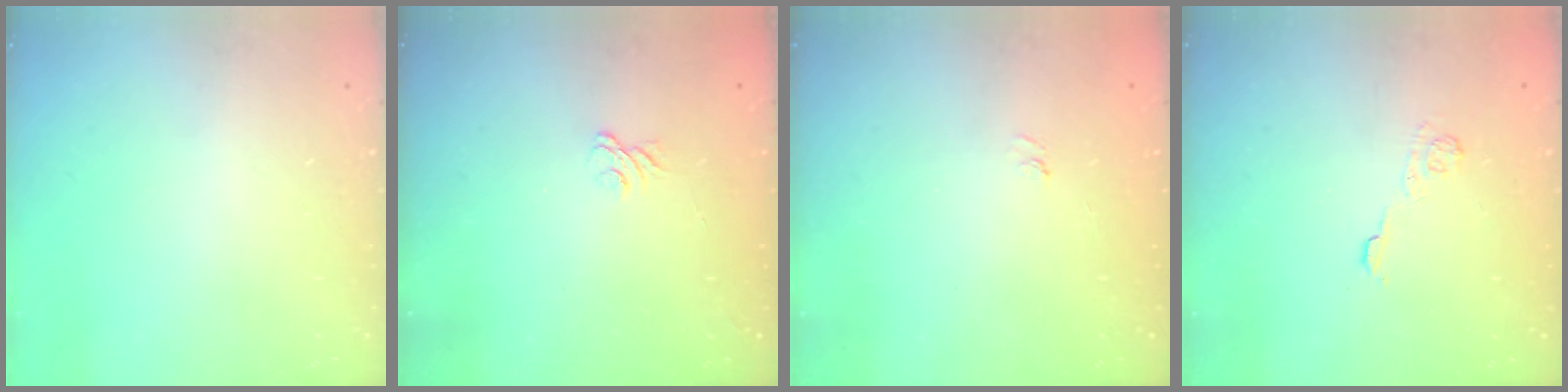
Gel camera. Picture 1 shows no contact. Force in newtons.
{"total": 1.8, "press": 1.4, "slide": 1.1}
{"total": 1.0, "press": 0.2, "slide": 1.0}
{"total": 3.0, "press": 2.7, "slide": 1.3}